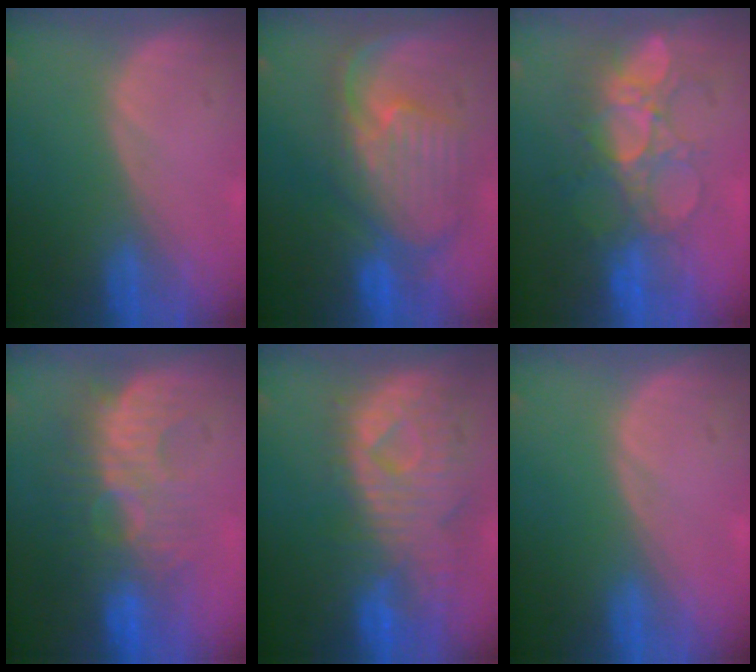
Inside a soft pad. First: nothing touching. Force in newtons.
{"total": 10.6, "press": 9.5, "slide": 4.7}
{"total": 8.7, "press": 8.4, "slide": 2.4}
{"total": 9.1, "press": 8.9, "slide": 1.7}
{"total": 11.1, "press": 9.7, "slide": 5.5}
{"total": 0.0}